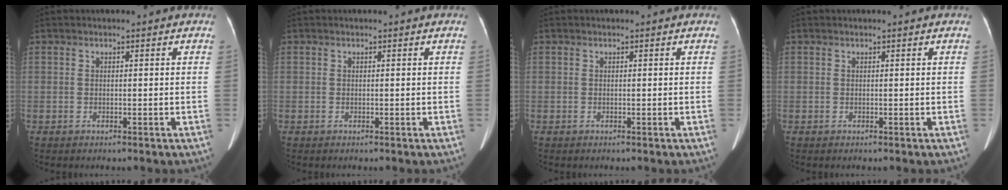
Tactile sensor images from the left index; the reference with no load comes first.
{"total": 0.0}
{"total": 0.0}
{"total": 0.0}